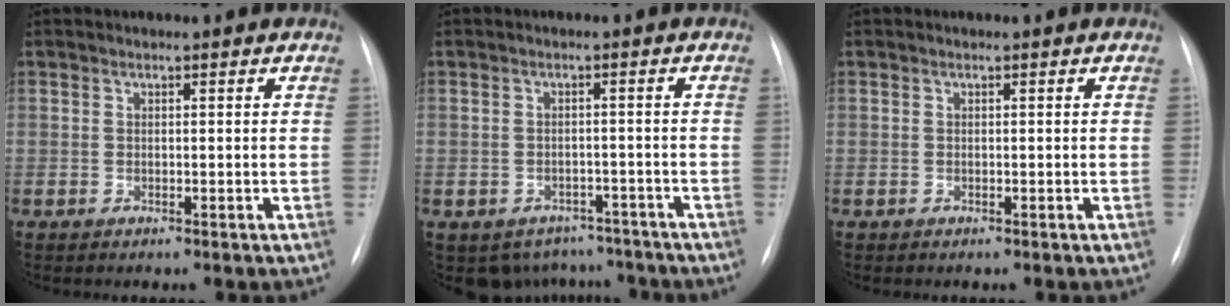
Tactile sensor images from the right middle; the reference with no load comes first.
{"total": 7.4, "force": [-6.0, 4.3, 0.1], "torque": [0.007, 0.023, -0.070]}
{"total": 0.0}